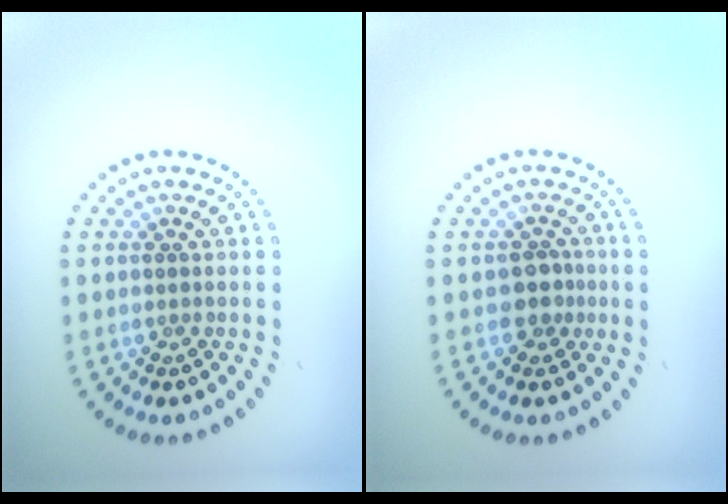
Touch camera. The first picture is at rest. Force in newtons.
{"total": 2.0, "press": 1.7, "slide": 1.0}